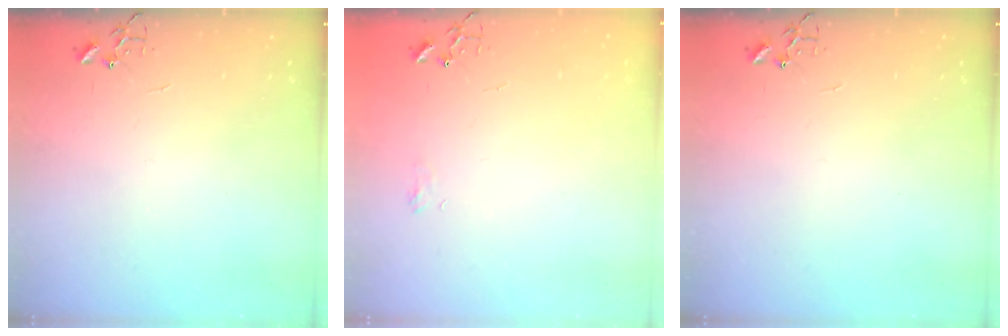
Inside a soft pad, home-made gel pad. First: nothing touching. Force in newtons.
{"total": 5.1, "press": 5.1, "slide": 0.6}
{"total": 0.0}